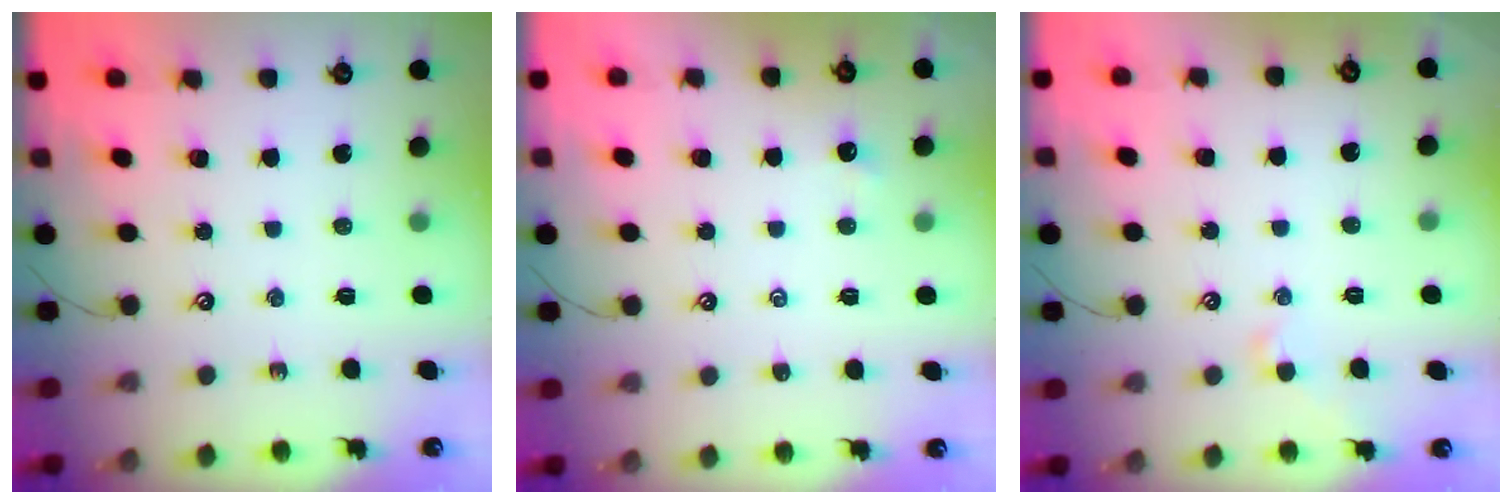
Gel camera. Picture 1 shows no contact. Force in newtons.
{"total": 0.0}
{"total": 1.0, "press": 0.9, "slide": 0.4}